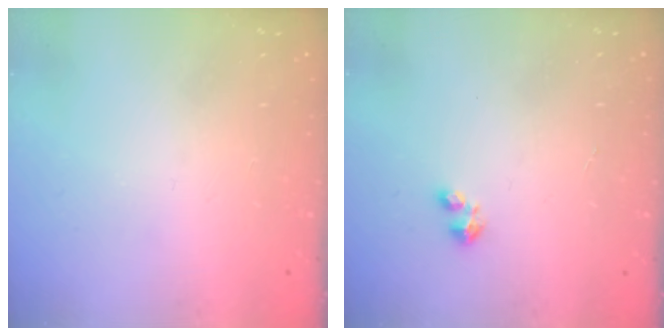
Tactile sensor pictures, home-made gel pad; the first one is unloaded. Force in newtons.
{"total": 1.8, "press": 1.8, "slide": 0.4}